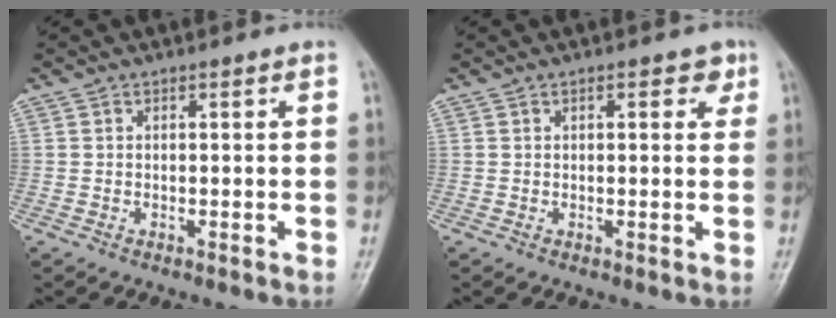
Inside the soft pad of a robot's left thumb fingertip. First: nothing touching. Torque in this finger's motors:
{"motor_torque": [-0.11, -0.02, -0.23, 0.06, 0.07]}